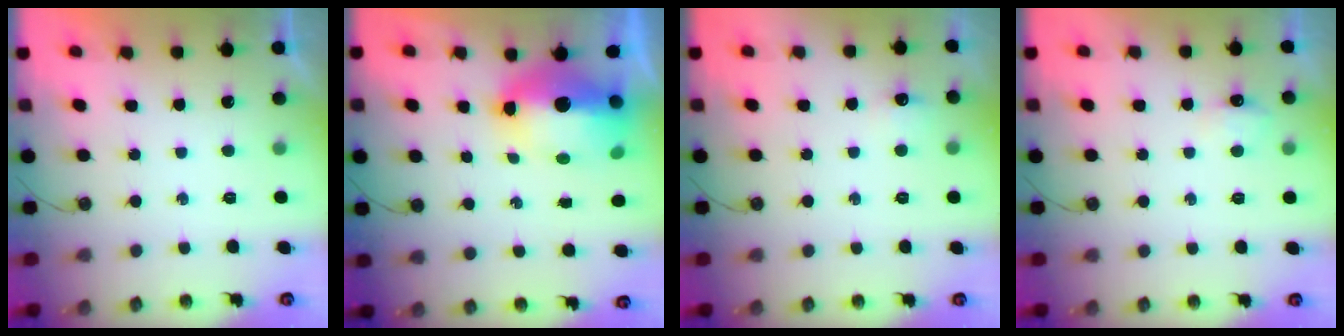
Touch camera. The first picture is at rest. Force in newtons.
{"total": 16.6, "press": 14.4, "slide": 8.1}
{"total": 4.6, "press": 4.5, "slide": 0.7}
{"total": 5.3, "press": 5.2, "slide": 1.0}